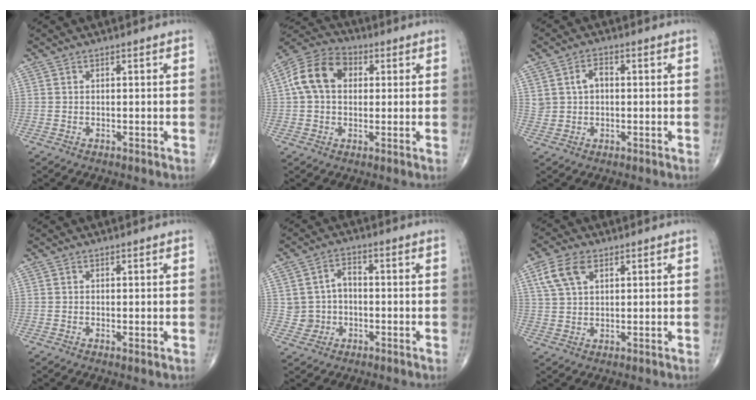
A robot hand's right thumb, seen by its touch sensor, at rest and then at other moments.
{"total": 11.5, "force": [2.0, 8.2, 7.8], "torque": [-0.138, 0.027, 0.024]}
{"total": 4.5, "force": [0.8, 3.2, 3.1], "torque": [-0.047, 0.008, 0.015]}
{"total": 0.7, "force": [0.1, 0.2, 0.6], "torque": [-0.013, -0.004, -0.001]}
{"total": 5.3, "force": [-0.6, 4.8, 2.0], "torque": [-0.015, 0.020, -0.013]}
{"total": 6.7, "force": [3.0, 3.8, 4.6], "torque": [-0.093, 0.003, 0.062]}